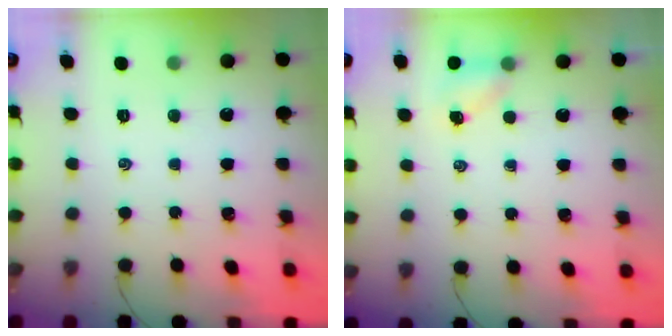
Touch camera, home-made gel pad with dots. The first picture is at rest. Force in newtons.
{"total": 4.4, "press": 4.2, "slide": 1.3}